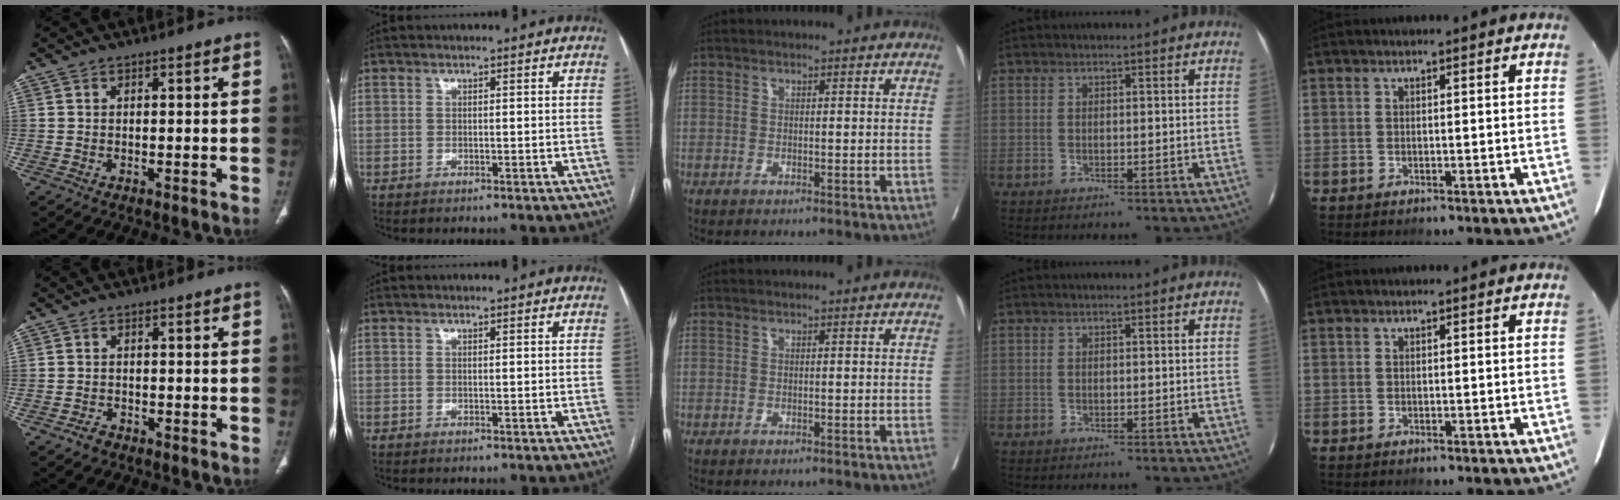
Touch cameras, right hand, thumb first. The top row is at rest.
{"thumb": {"total": 1.8, "force": [-1.3, 1.1, 0.6], "torque": [-0.016, 0.008, -0.022]}}